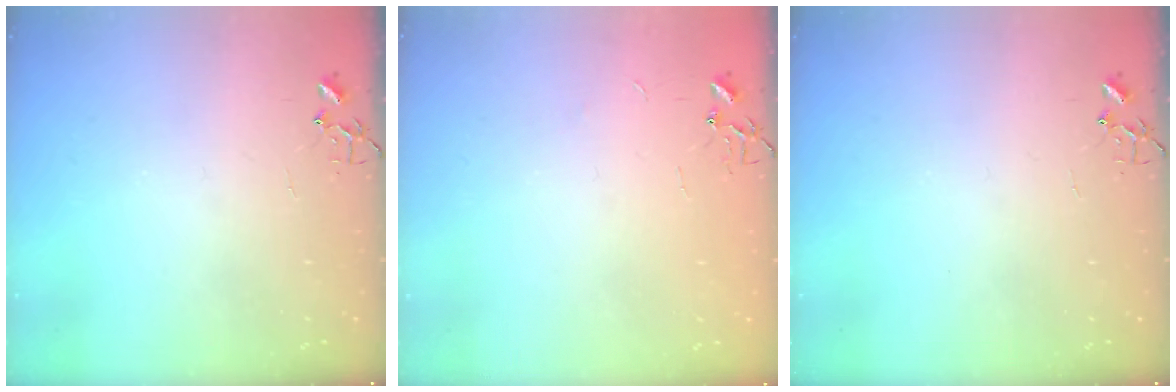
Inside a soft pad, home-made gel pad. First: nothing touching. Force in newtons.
{"total": 2.4, "press": 2.4, "slide": 0.3}
{"total": 0.0}